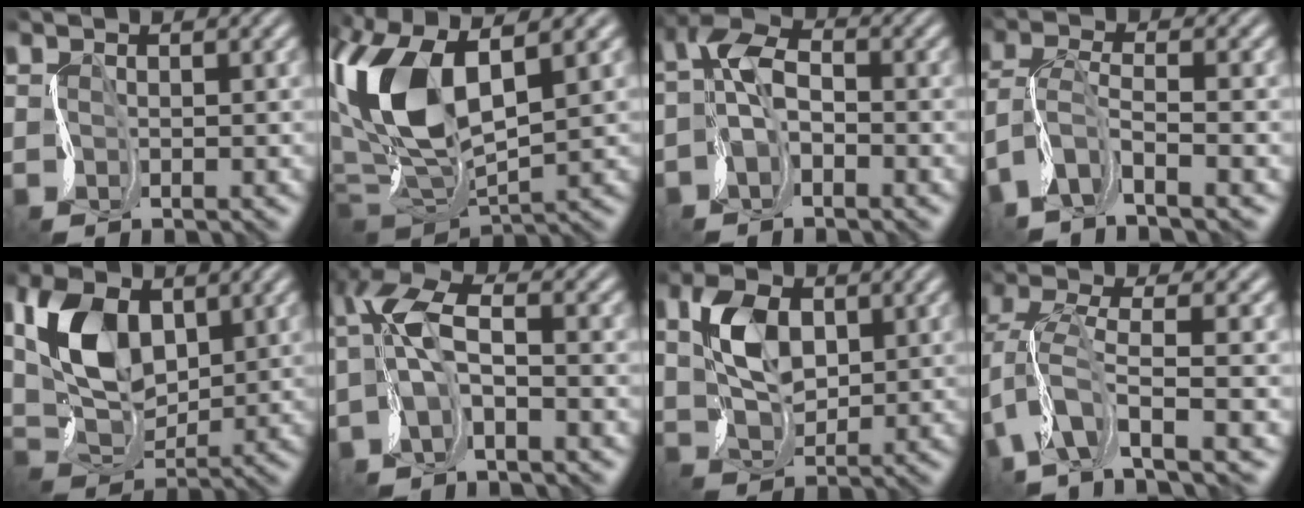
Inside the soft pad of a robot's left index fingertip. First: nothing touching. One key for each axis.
{"total": 9.6, "fx": 2.0, "fy": 4.5, "fz": 8.2, "tx": -0.185, "ty": 0.010, "tz": 0.032}
{"total": 4.5, "fx": -1.1, "fy": 2.6, "fz": 3.4, "tx": -0.071, "ty": 0.016, "tz": -0.031}
{"total": 5.8, "fx": -3.2, "fy": 2.0, "fz": 4.4, "tx": -0.104, "ty": 0.000, "tz": -0.076}
{"total": 7.4, "fx": 2.7, "fy": 4.4, "fz": 5.3, "tx": -0.115, "ty": 0.005, "tz": 0.041}
{"total": 4.7, "fx": -0.6, "fy": 1.7, "fz": 4.4, "tx": -0.101, "ty": 0.019, "tz": -0.023}
{"total": 4.8, "fx": 1.8, "fy": 2.9, "fz": 3.4, "tx": -0.077, "ty": 0.009, "tz": 0.028}
{"total": 6.2, "fx": -0.6, "fy": 2.3, "fz": 5.8, "tx": -0.126, "ty": 0.004, "tz": -0.029}